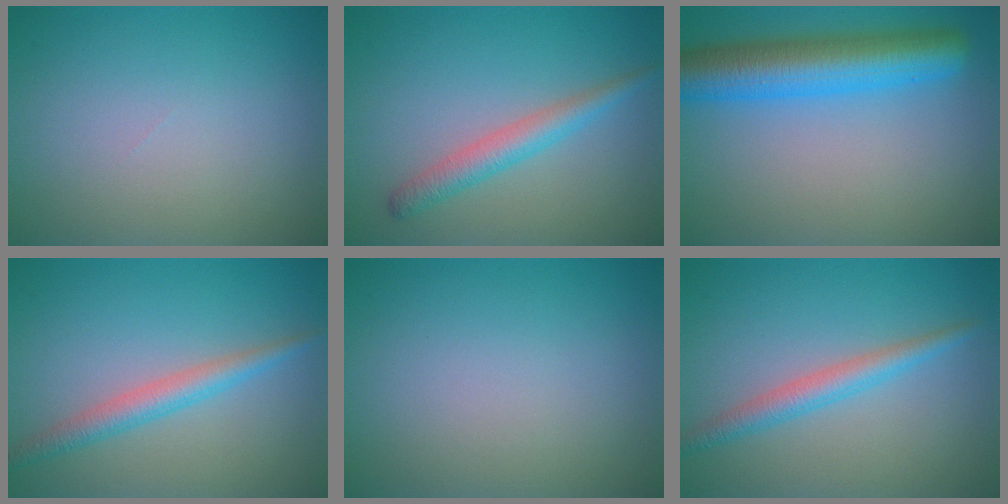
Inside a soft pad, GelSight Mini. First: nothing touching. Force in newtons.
{"total": 2.8, "press": 2.8, "slide": 0.0}
{"total": 7.8, "press": 7.8, "slide": 0.2}
{"total": 2.7, "press": 2.7, "slide": 0.1}
{"total": 0.0}
{"total": 2.6, "press": 2.6, "slide": 0.0}